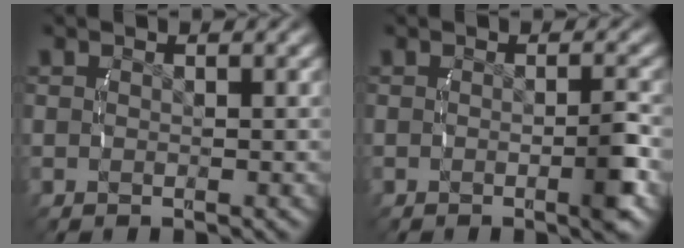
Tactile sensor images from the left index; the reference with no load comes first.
{"total": 2.4, "force": [-0.8, 0.2, 2.2], "torque": [-0.035, -0.001, -0.014]}